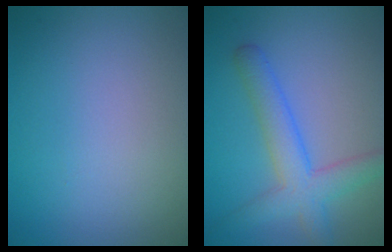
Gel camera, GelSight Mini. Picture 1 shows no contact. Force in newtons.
{"total": 4.5, "press": 4.5, "slide": 0.2}